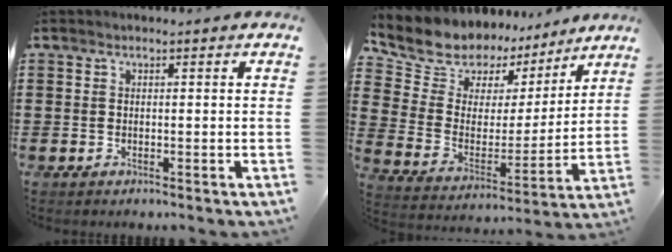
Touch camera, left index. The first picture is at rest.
{"total": 8.5, "force": [7.4, 4.2, -0.3], "torque": [-0.057, -0.067, 0.135]}